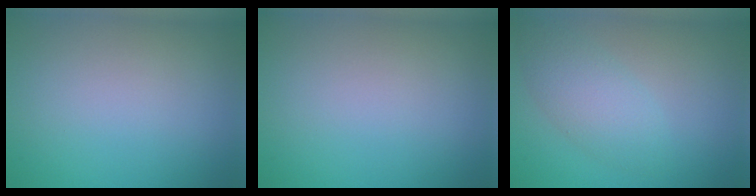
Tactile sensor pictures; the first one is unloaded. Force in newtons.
{"total": 0.0}
{"total": 3.5, "press": 3.5, "slide": 0.1}